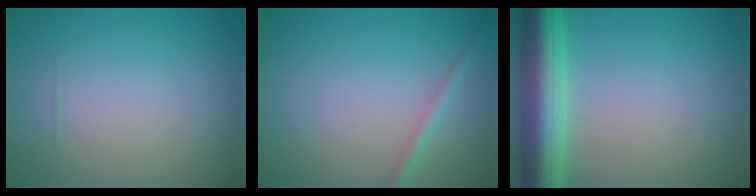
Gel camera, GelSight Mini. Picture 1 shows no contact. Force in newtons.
{"total": 1.4, "press": 1.4, "slide": 0.0}
{"total": 7.4, "press": 7.4, "slide": 0.4}